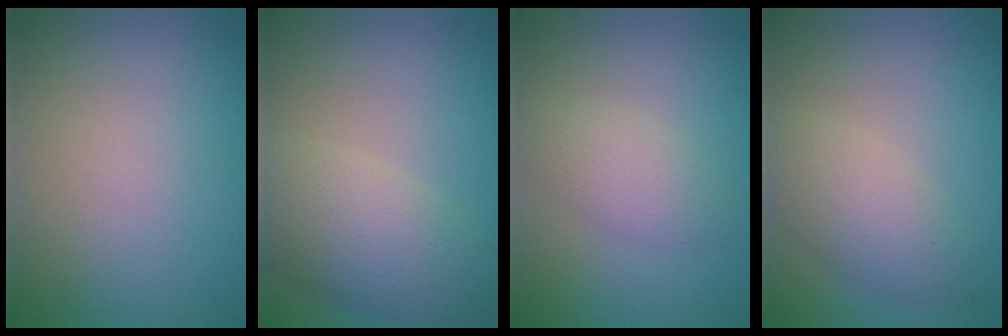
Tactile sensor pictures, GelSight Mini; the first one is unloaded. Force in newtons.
{"total": 6.3, "press": 6.2, "slide": 0.5}
{"total": 2.7, "press": 2.6, "slide": 0.0}
{"total": 3.9, "press": 3.9, "slide": 0.2}